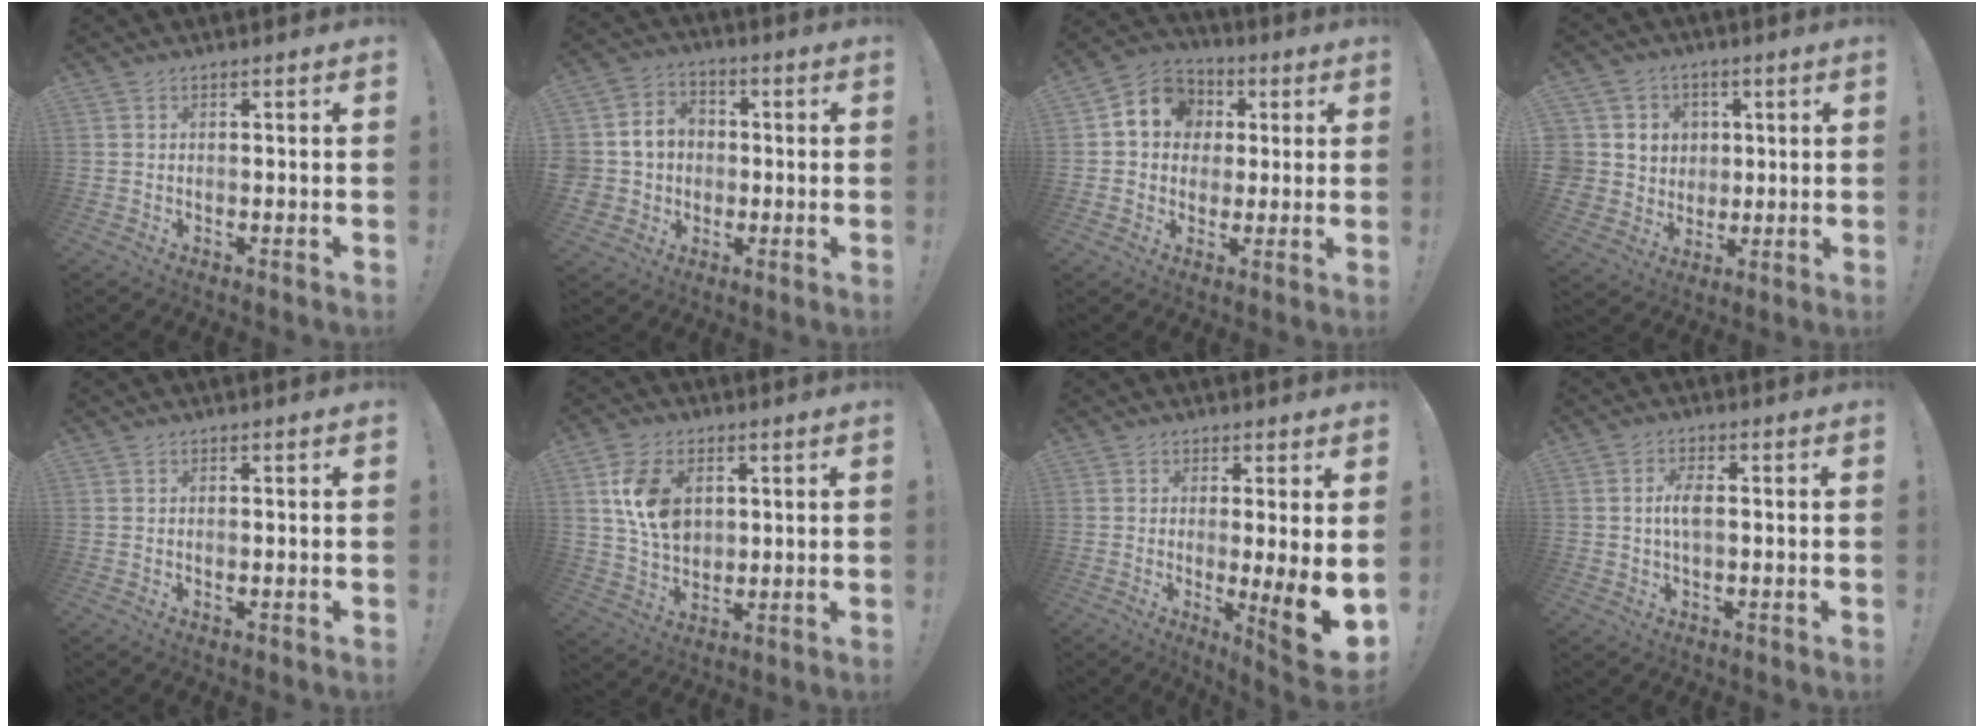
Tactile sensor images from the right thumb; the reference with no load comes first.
{"total": 8.7, "force": [-0.9, 8.3, 2.6], "torque": [-0.049, 0.013, -0.007]}
{"total": 10.2, "force": [2.1, 9.1, 4.1], "torque": [-0.056, 0.001, 0.046]}
{"total": 8.6, "force": [1.4, 8.4, 1.5], "torque": [-0.027, -0.002, 0.039]}
{"total": 0.0}
{"total": 12.8, "force": [3.6, 9.2, 8.2], "torque": [-0.127, -0.001, 0.069]}
{"total": 10.3, "force": [-1.8, 0.4, 10.1], "torque": [-0.126, -0.019, -0.025]}
{"total": 4.2, "force": [0.1, 1.9, 3.8], "torque": [-0.076, 0.006, -0.002]}